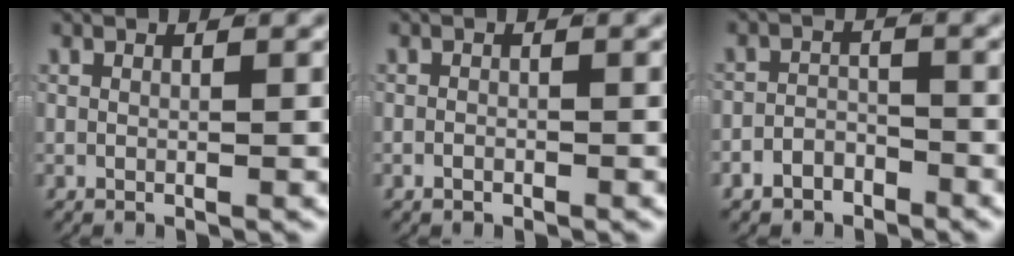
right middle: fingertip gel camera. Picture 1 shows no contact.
{"total": 0.5, "force": [-0.5, 0.2, 0.2], "torque": [-0.003, -0.002, -0.007]}
{"total": 3.7, "force": [-2.9, 2.3, 0.5], "torque": [0.000, -0.003, -0.055]}